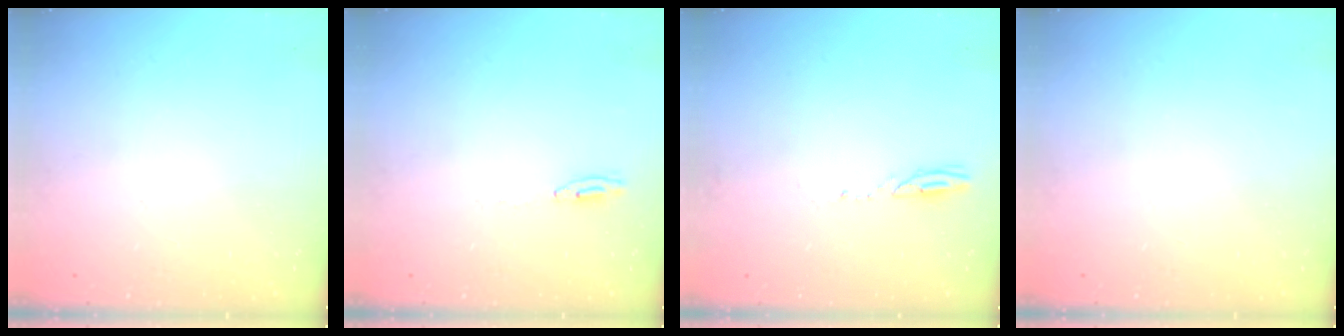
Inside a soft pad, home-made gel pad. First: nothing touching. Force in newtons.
{"total": 3.3, "press": 3.3, "slide": 0.3}
{"total": 2.3, "press": 2.3, "slide": 0.3}
{"total": 0.0}